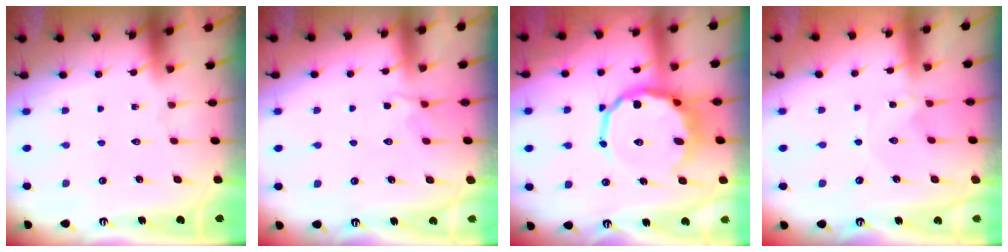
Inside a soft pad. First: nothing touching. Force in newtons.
{"total": 2.7, "press": 2.1, "slide": 1.8}
{"total": 13.3, "press": 12.8, "slide": 3.7}
{"total": 0.6, "press": 0.6, "slide": 0.1}